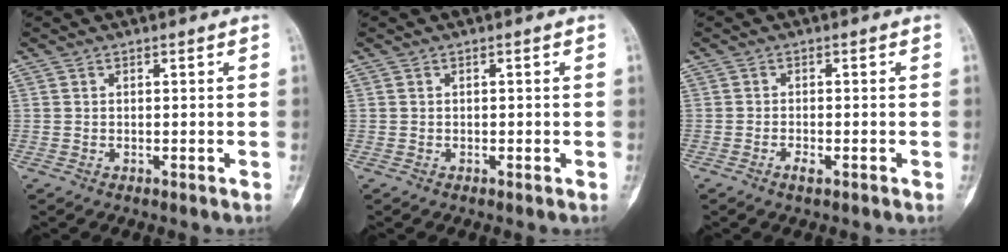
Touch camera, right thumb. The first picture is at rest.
{"total": 0.5, "force": [-0.1, 0.4, 0.4], "torque": [0.000, 0.002, -0.003]}
{"total": 1.8, "force": [-1.0, 0.6, 1.3], "torque": [-0.026, 0.001, -0.020]}